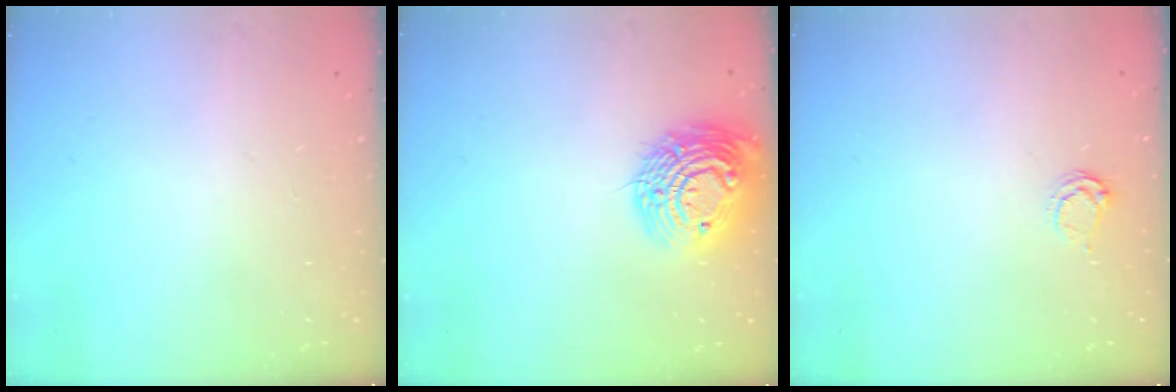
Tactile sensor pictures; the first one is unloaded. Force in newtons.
{"total": 16.7, "press": 16.6, "slide": 1.2}
{"total": 3.4, "press": 3.3, "slide": 0.8}